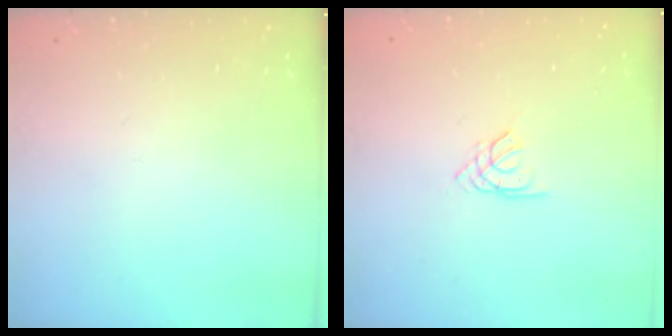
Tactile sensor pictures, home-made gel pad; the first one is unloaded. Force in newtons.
{"total": 2.5, "press": 2.4, "slide": 0.5}